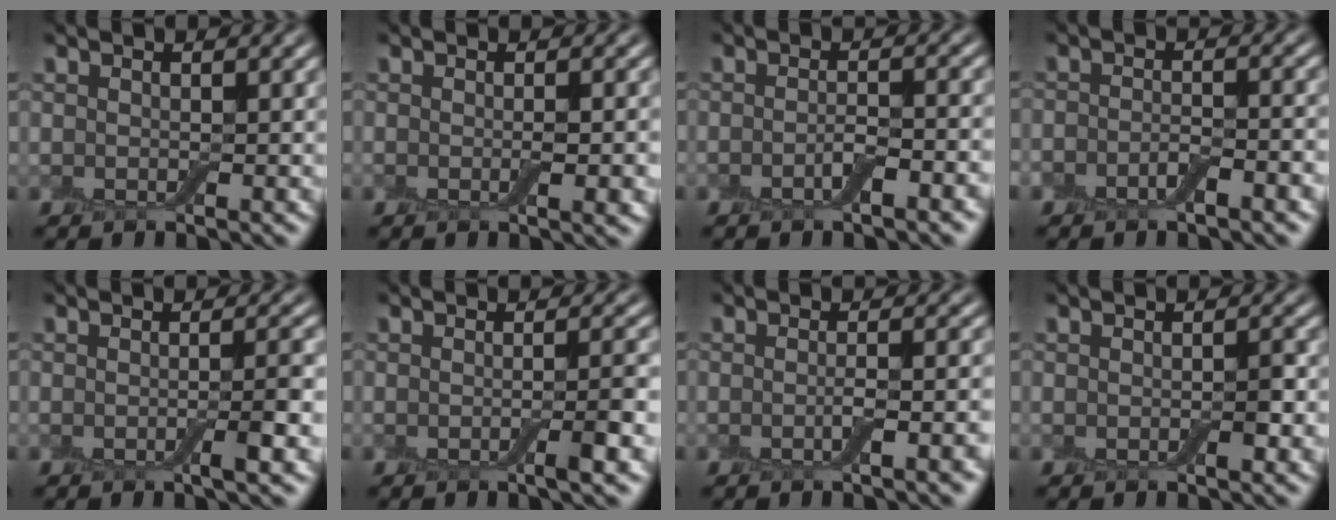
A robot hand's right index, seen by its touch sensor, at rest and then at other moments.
{"total": 2.2, "force": [-0.4, 0.5, 2.1], "torque": [-0.032, -0.004, -0.006]}
{"total": 2.5, "force": [-1.1, 0.7, 2.2], "torque": [-0.039, 0.001, -0.023]}
{"total": 3.2, "force": [-1.7, 1.2, 2.4], "torque": [-0.044, -0.001, -0.034]}
{"total": 2.9, "force": [-0.8, 0.5, 2.7], "torque": [-0.040, 0.002, -0.017]}
{"total": 3.0, "force": [-0.9, 0.5, 2.8], "torque": [-0.039, 0.004, -0.019]}
{"total": 3.7, "force": [-1.2, 1.1, 3.3], "torque": [-0.043, 0.003, -0.022]}
{"total": 1.4, "force": [-0.5, 0.3, 1.3], "torque": [-0.021, -0.001, -0.009]}